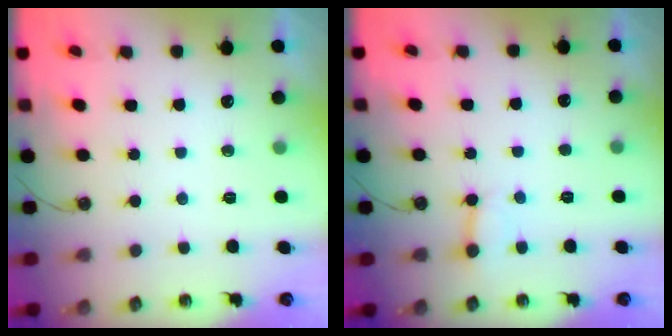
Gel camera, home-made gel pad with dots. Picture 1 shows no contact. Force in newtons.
{"total": 3.8, "press": 3.7, "slide": 0.7}